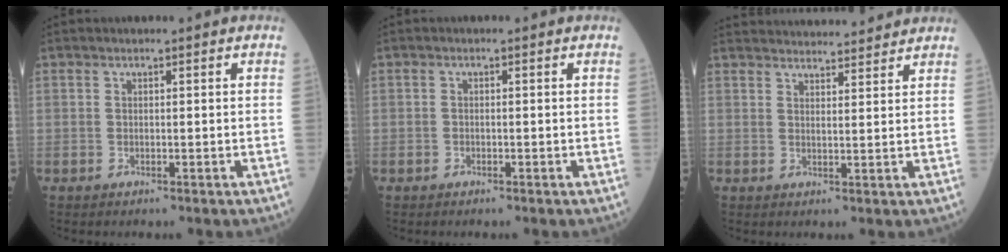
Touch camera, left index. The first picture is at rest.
{"total": 0.0}
{"total": 14.9, "force": [14.4, 2.0, 3.4], "torque": [-0.049, 0.034, 0.202]}